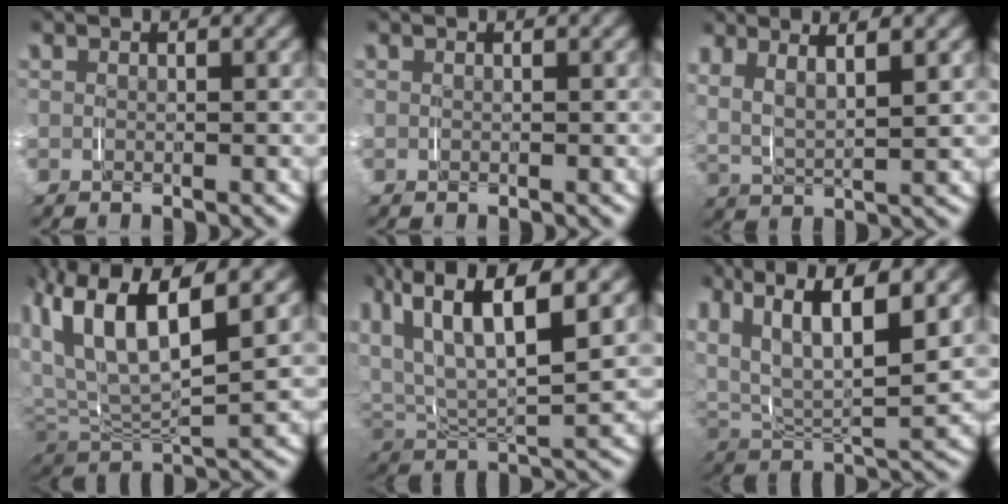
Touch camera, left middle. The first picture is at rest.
{"total": 0.0}
{"total": 6.4, "force": [2.6, 3.7, 4.5], "torque": [-0.100, 0.002, 0.041]}
{"total": 8.6, "force": [2.7, 4.6, 6.7], "torque": [-0.148, 0.009, 0.048]}
{"total": 8.8, "force": [3.4, 4.6, 6.7], "torque": [-0.149, -0.001, 0.063]}
{"total": 10.8, "force": [4.1, 6.4, 7.7], "torque": [-0.162, 0.005, 0.064]}